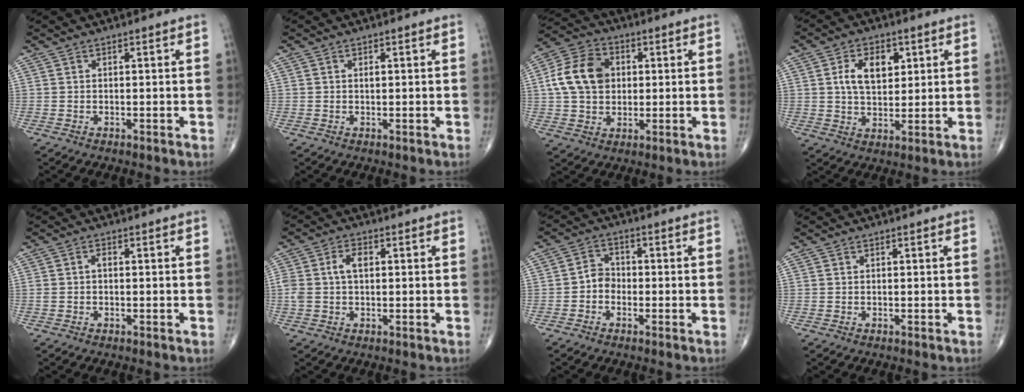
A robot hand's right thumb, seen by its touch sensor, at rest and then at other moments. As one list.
[{"total": 0.6, "force": [0.2, 0.2, 0.5], "torque": [-0.007, 0.000, 0.002]}, {"total": 12.2, "force": [1.7, 9.2, 7.8], "torque": [-0.127, 0.013, 0.024]}, {"total": 8.2, "force": [2.4, 5.0, 6.0], "torque": [-0.080, -0.008, 0.042]}, {"total": 1.2, "force": [-0.1, 0.7, 1.0], "torque": [-0.020, 0.005, -0.002]}, {"total": 4.6, "force": [0.7, 2.7, 3.7], "torque": [-0.089, 0.016, 0.013]}, {"total": 3.3, "force": [-1.2, 2.7, 1.5], "torque": [-0.008, 0.015, -0.032]}, {"total": 0.0}]